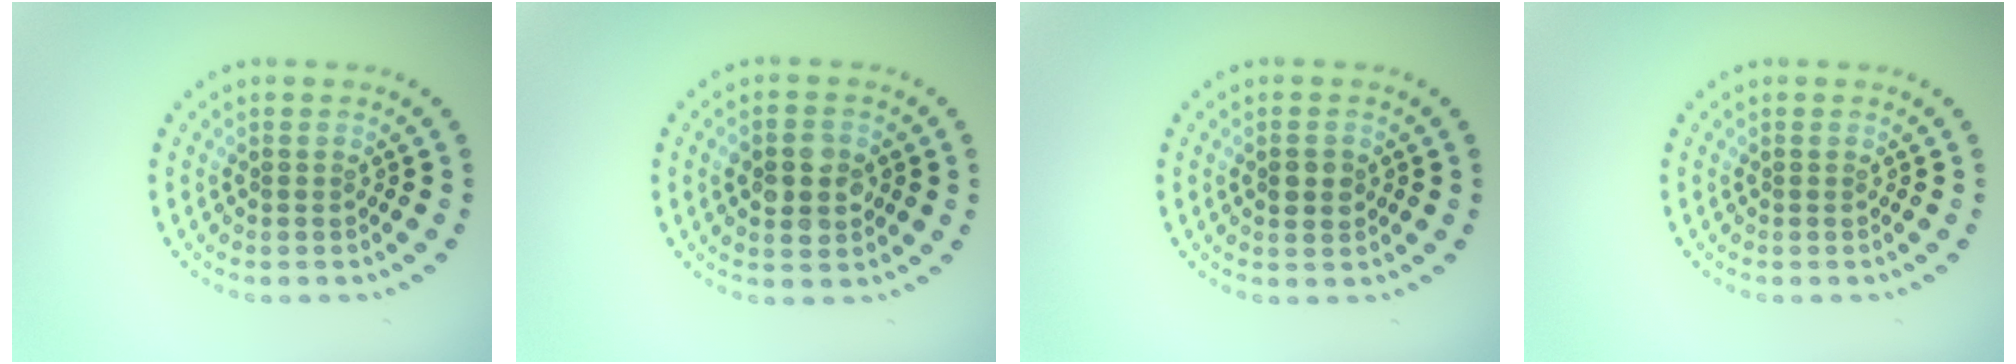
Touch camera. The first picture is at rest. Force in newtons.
{"total": 4.0, "press": 4.0, "slide": 0.1}
{"total": 1.8, "press": 1.8, "slide": 0.0}
{"total": 0.0}